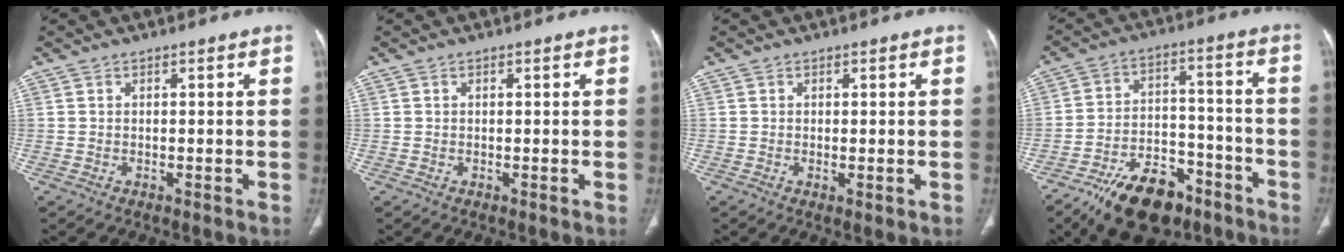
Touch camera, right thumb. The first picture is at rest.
{"total": 0.0}
{"total": 1.1, "force": [-0.2, 0.3, 1.0], "torque": [-0.020, -0.005, -0.001]}
{"total": 16.6, "force": [-11.0, 8.6, 9.0], "torque": [-0.117, 0.070, -0.177]}